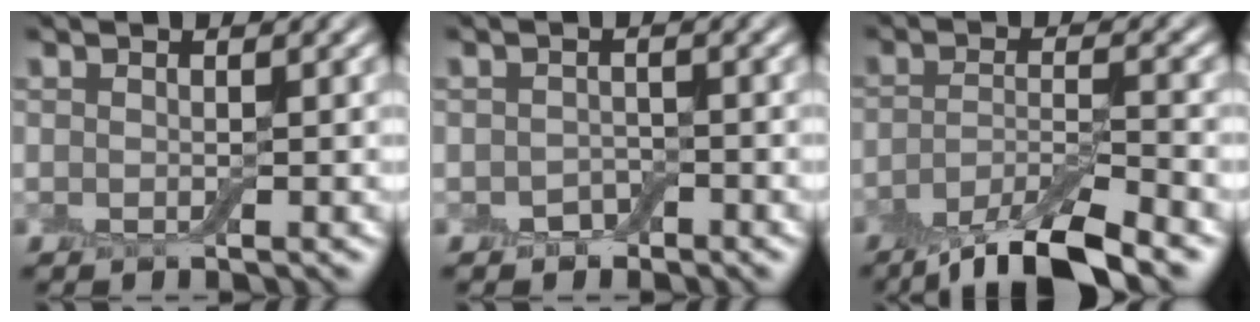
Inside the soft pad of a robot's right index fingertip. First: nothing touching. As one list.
[{"total": 1.4, "force": [-0.9, 0.9, 0.5], "torque": [-0.007, 0.001, -0.016]}, {"total": 7.0, "force": [-4.9, 1.7, 4.8], "torque": [-0.075, -0.005, -0.094]}]